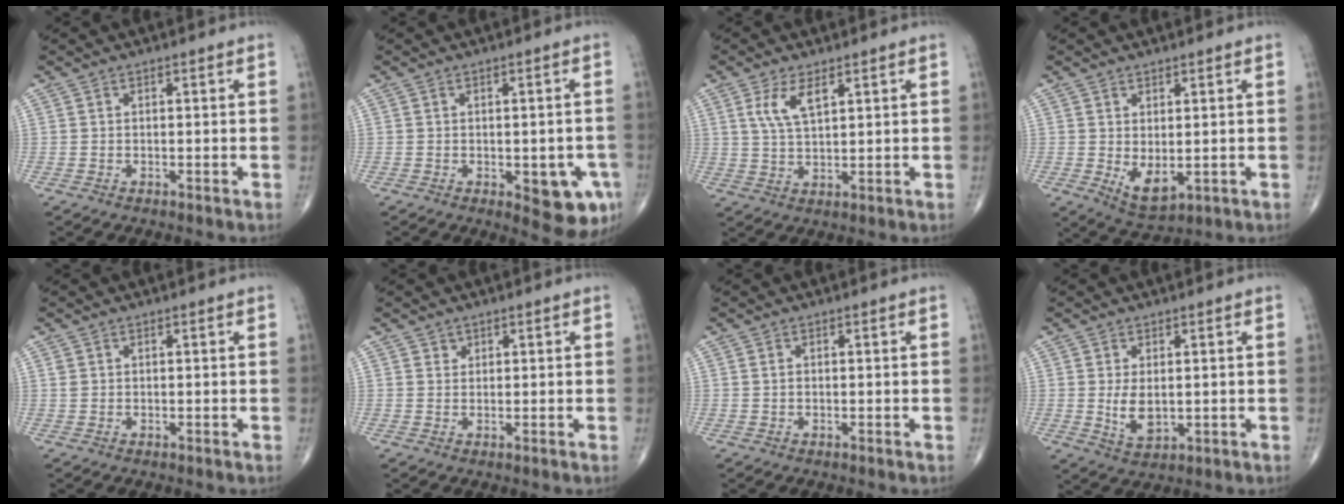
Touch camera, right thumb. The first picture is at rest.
{"total": 8.6, "force": [-2.8, 3.6, 7.3], "torque": [-0.062, -0.002, -0.026]}
{"total": 6.0, "force": [2.8, 2.2, 4.8], "torque": [-0.098, -0.010, 0.063]}
{"total": 5.4, "force": [-0.3, 2.7, 4.6], "torque": [-0.070, -0.013, 0.013]}
{"total": 0.8, "force": [0.3, 0.6, 0.3], "torque": [-0.003, 0.001, 0.006]}
{"total": 1.1, "force": [0.8, 0.8, 0.1], "torque": [0.012, -0.004, 0.010]}
{"total": 0.6, "force": [0.1, 0.4, 0.4], "torque": [-0.008, 0.001, 0.003]}
{"total": 4.9, "force": [0.3, 2.7, 4.0], "torque": [-0.067, -0.014, 0.016]}